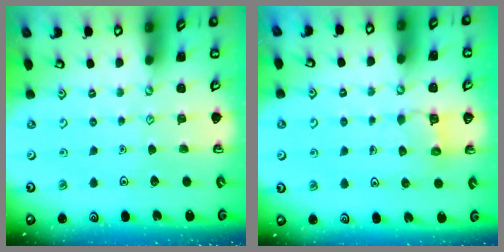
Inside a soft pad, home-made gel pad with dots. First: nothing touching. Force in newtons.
{"total": 5.3, "press": 5.2, "slide": 0.4}